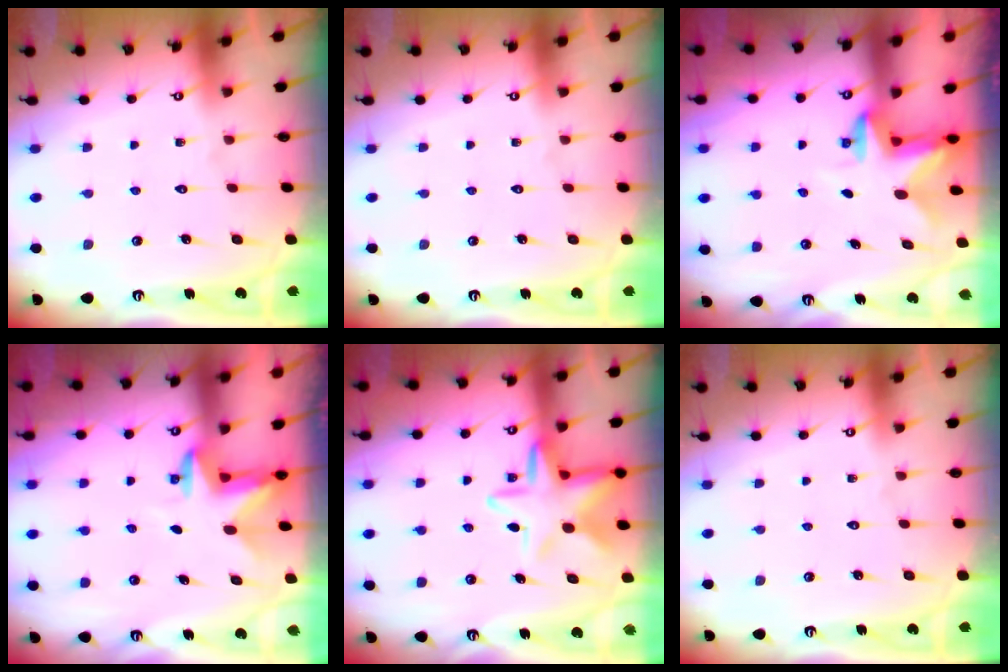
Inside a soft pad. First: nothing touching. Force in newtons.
{"total": 0.0}
{"total": 2.6, "press": 2.5, "slide": 0.5}
{"total": 3.3, "press": 3.2, "slide": 0.8}
{"total": 11.8, "press": 11.7, "slide": 1.8}
{"total": 0.0}